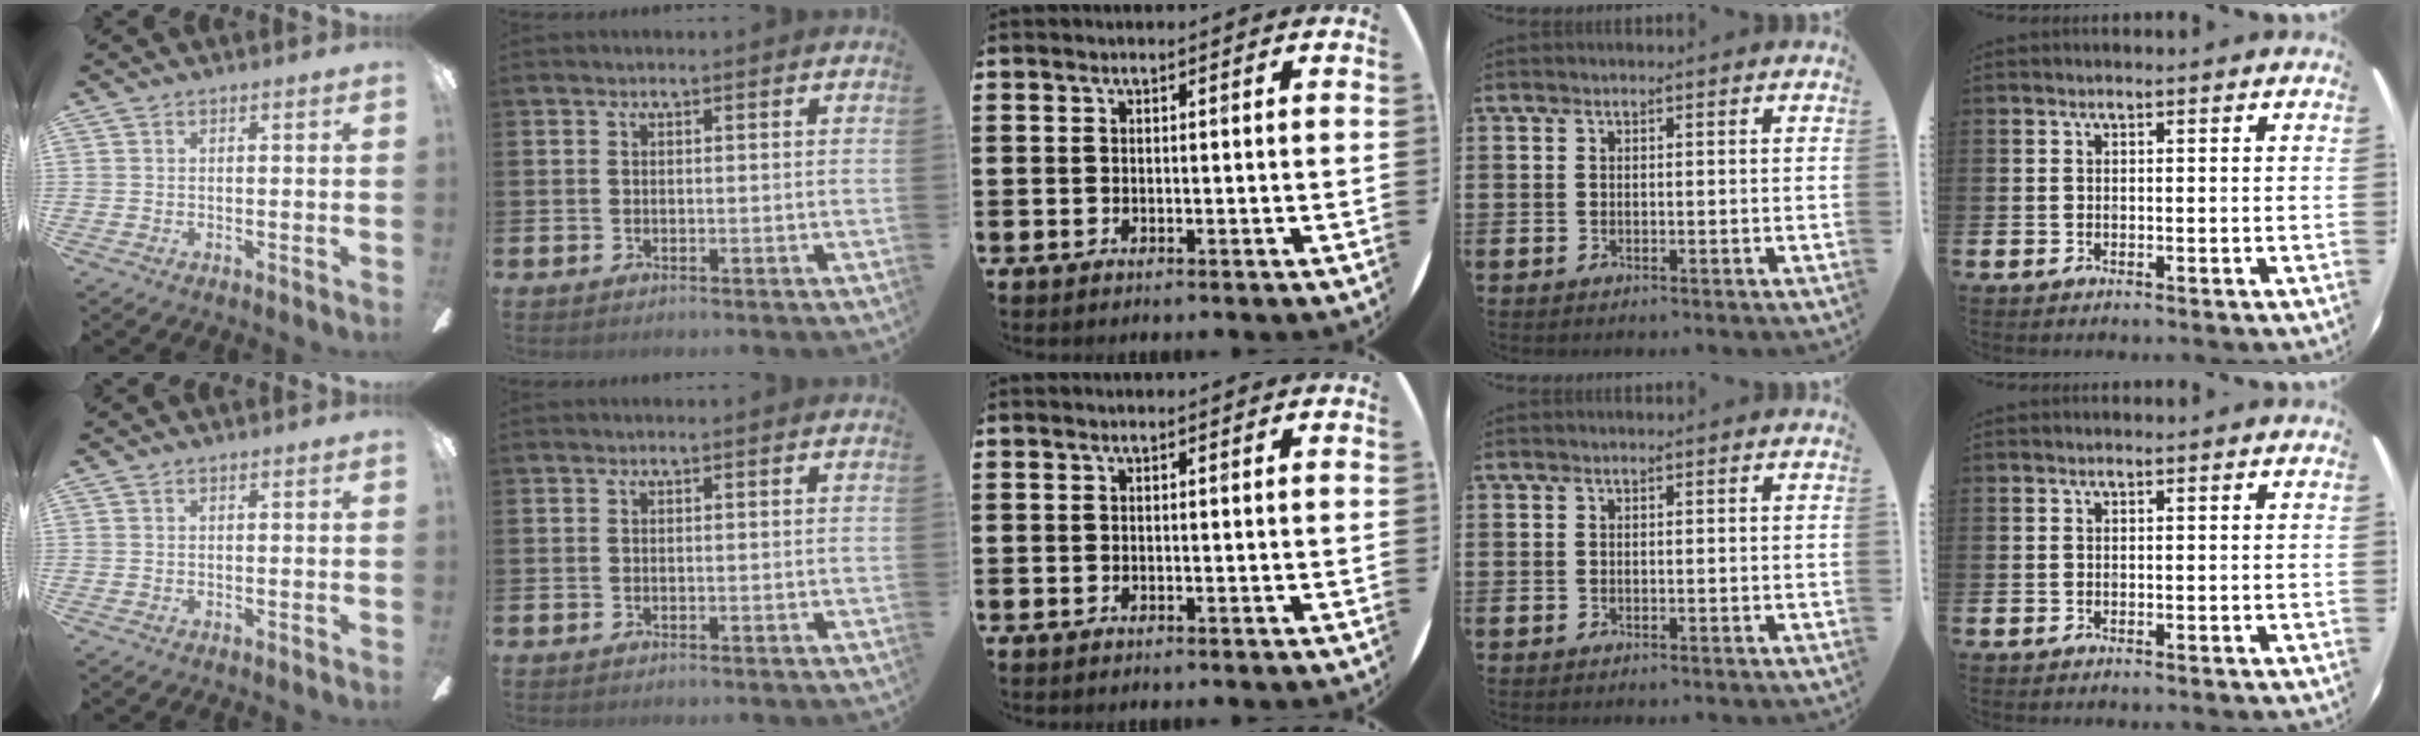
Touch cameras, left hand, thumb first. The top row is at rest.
{}